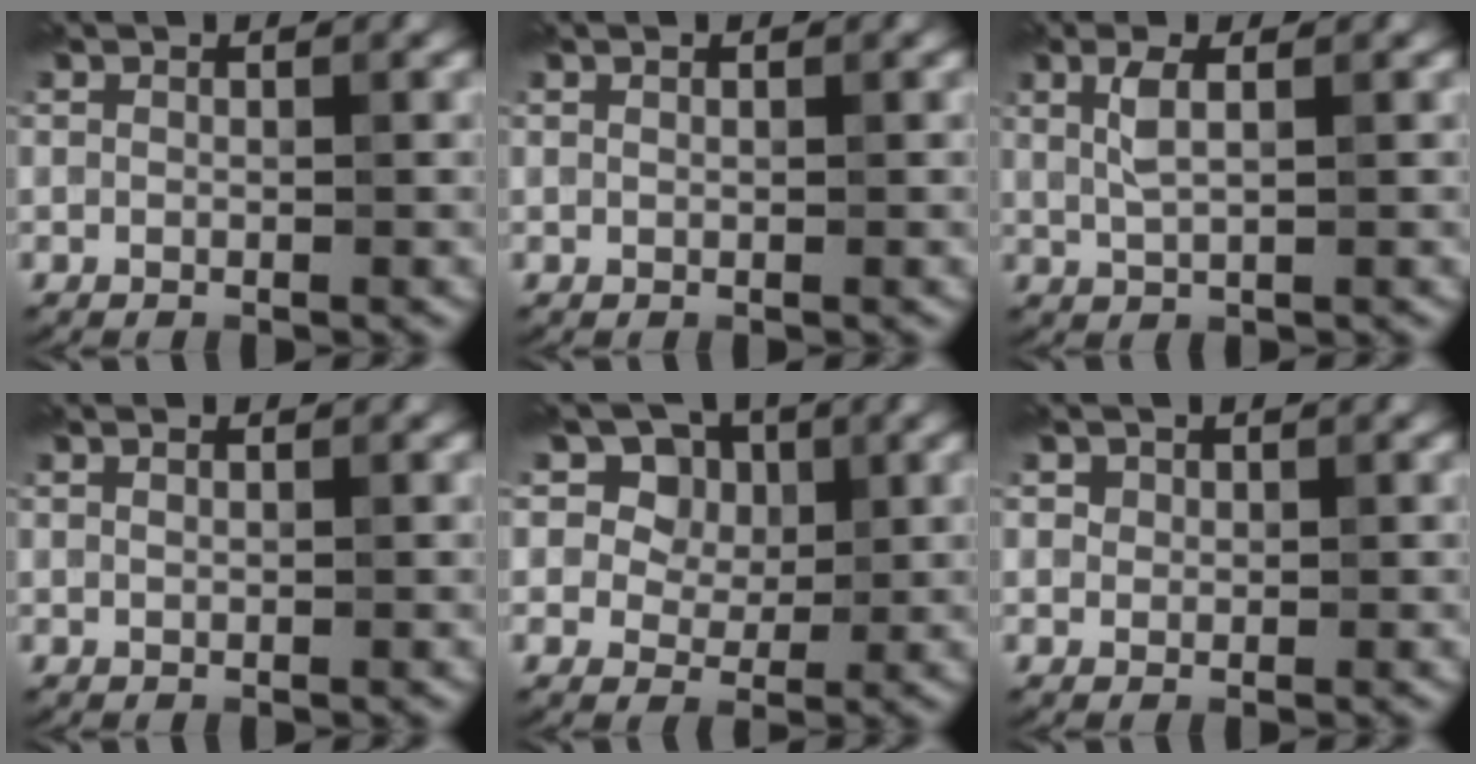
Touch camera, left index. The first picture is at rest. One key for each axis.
{"total": 0.0}
{"total": 1.9, "fx": 0.9, "fy": 0.3, "fz": 1.7, "tx": -0.043, "ty": 0.003, "tz": 0.020}
{"total": 0.8, "fx": 0.5, "fy": 0.3, "fz": 0.6, "tx": -0.005, "ty": 0.001, "tz": 0.011}
{"total": 5.4, "fx": 2.9, "fy": 4.0, "fz": 2.2, "tx": -0.038, "ty": 0.001, "tz": 0.025}
{"total": 0.9, "fx": 0.5, "fy": 0.7, "fz": 0.1, "tx": -0.001, "ty": 0.003, "tz": 0.005}